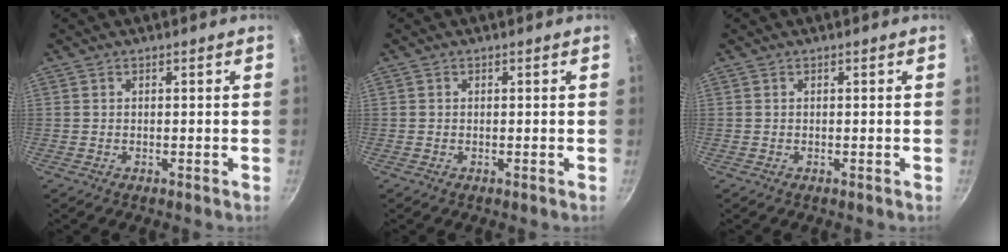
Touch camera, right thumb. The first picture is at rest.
{"total": 0.0}
{"total": 0.0}